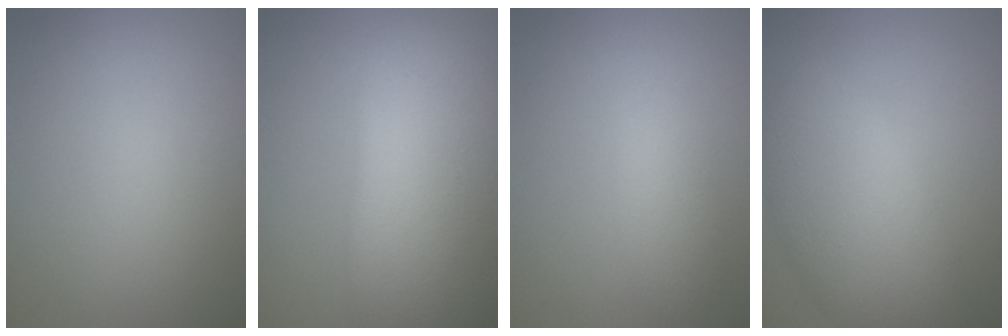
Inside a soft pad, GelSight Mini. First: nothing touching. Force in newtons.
{"total": 14.6, "press": 14.6, "slide": 0.8}
{"total": 2.7, "press": 2.7, "slide": 0.0}
{"total": 7.2, "press": 7.2, "slide": 0.2}